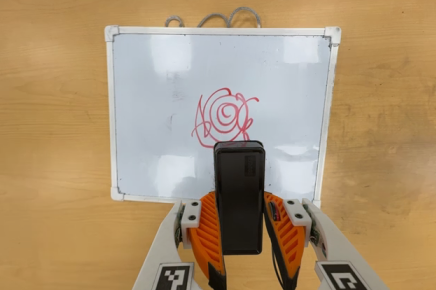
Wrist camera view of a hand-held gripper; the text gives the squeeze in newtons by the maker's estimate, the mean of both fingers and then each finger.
{"total": 4.2, "left": 3.1, "right": 5.4}